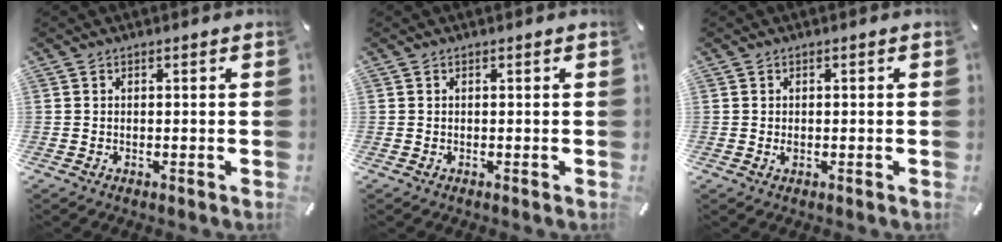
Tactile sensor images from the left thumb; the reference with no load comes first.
{"total": 0.0}
{"total": 1.1, "force": [-0.2, 0.7, 0.8], "torque": [-0.017, 0.000, -0.003]}